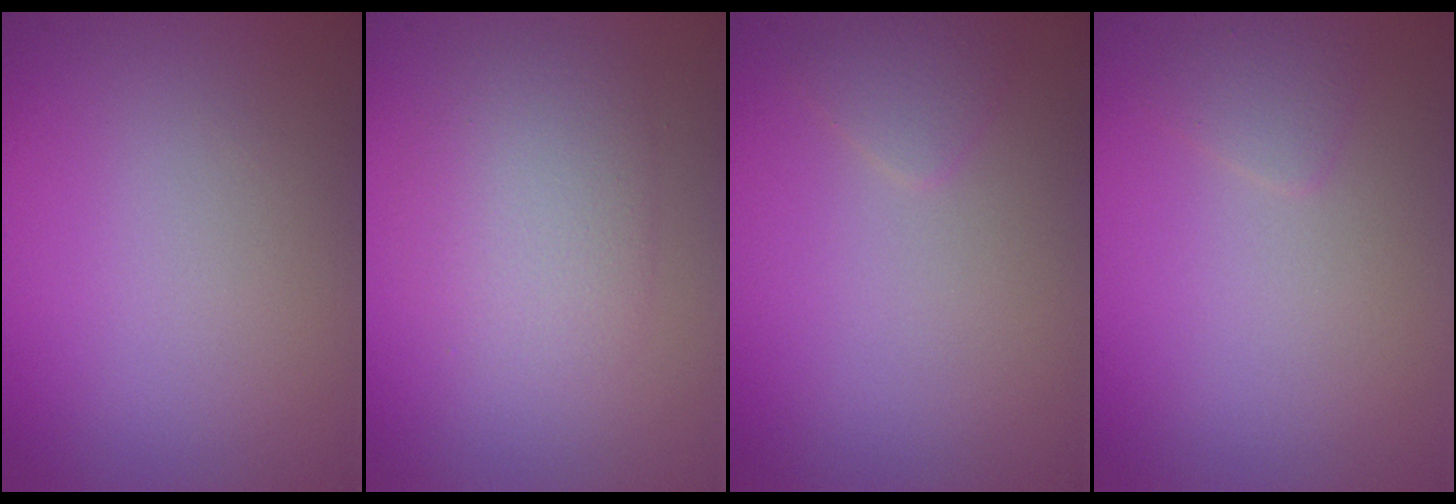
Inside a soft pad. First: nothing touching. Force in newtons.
{"total": 3.2, "press": 3.2, "slide": 0.3}
{"total": 1.1, "press": 1.1, "slide": 0.0}
{"total": 1.0, "press": 1.0, "slide": 0.1}